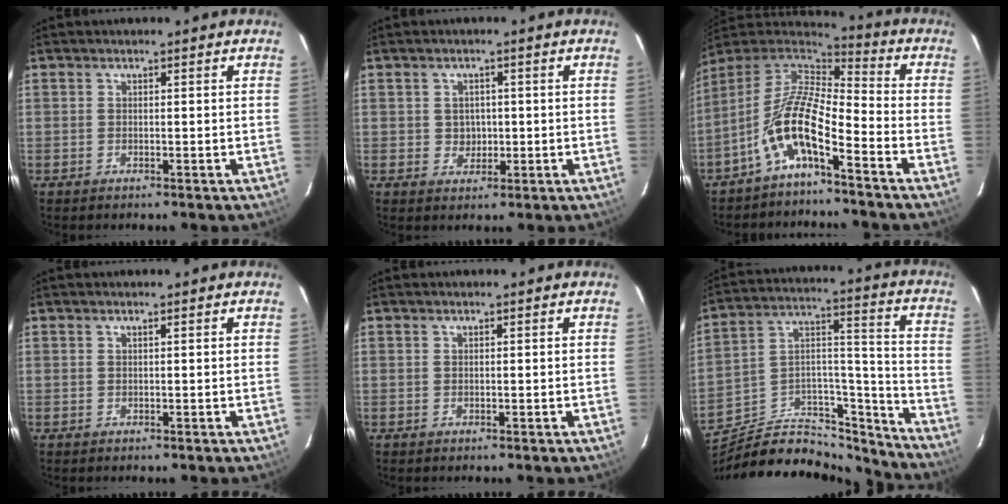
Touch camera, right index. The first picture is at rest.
{"total": 2.8, "force": [0.0, 2.7, 0.6], "torque": [-0.009, 0.009, 0.004]}
{"total": 11.0, "force": [-6.4, 2.7, 8.6], "torque": [-0.177, 0.012, -0.130]}
{"total": 0.0}
{"total": 0.0}
{"total": 23.9, "force": [-20.1, 9.8, 8.5], "torque": [-0.146, 0.074, -0.292]}